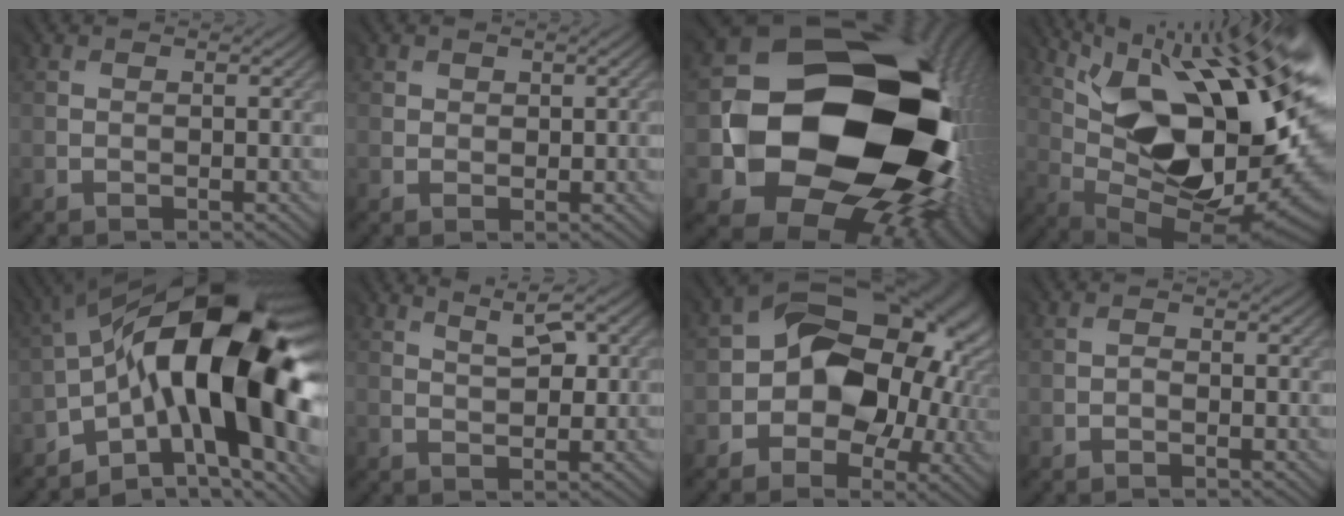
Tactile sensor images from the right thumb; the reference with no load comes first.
{"total": 1.0, "force": [0.7, 0.8, -0.1], "torque": [0.001, -0.002, 0.011]}
{"total": 20.9, "force": [-0.1, 17.1, 12.1], "torque": [-0.274, -0.080, 0.044]}
{"total": 20.6, "force": [5.8, 8.5, 17.9], "torque": [-0.270, 0.026, 0.096]}
{"total": 18.2, "force": [-2.3, 7.9, 16.2], "torque": [-0.244, 0.023, -0.055]}
{"total": 3.8, "force": [2.5, 1.0, 2.6], "torque": [-0.050, 0.002, 0.037]}
{"total": 14.4, "force": [-0.9, 10.4, 9.9], "torque": [-0.133, -0.009, -0.011]}
{"total": 0.5, "force": [-0.5, 0.1, -0.1], "torque": [-0.001, 0.002, -0.011]}